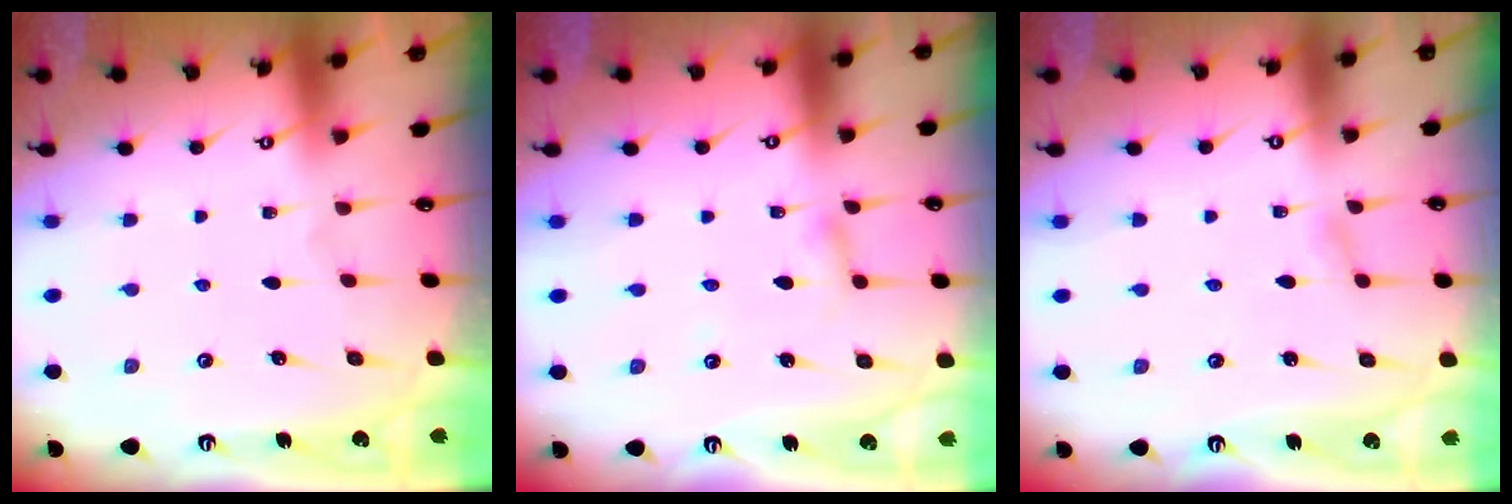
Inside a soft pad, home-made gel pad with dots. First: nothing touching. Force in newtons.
{"total": 2.7, "press": 2.7, "slide": 0.3}
{"total": 2.0, "press": 2.0, "slide": 0.2}